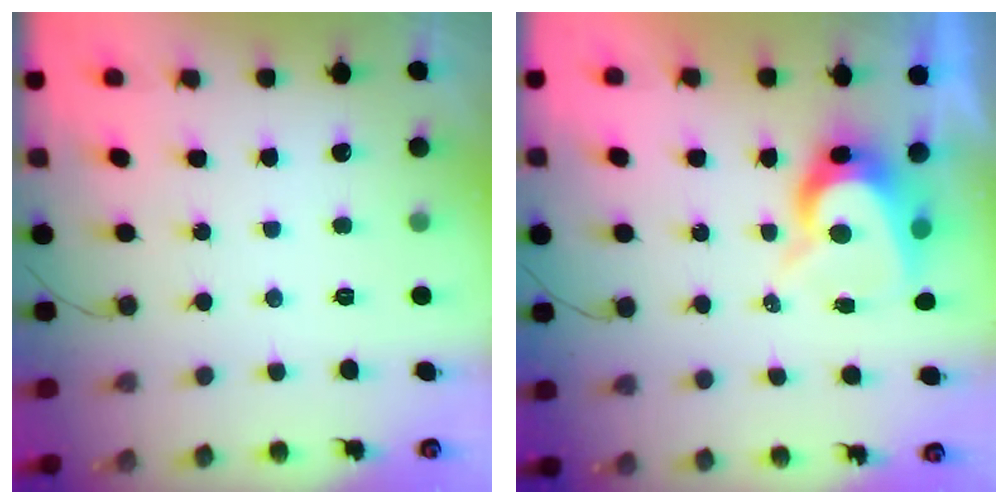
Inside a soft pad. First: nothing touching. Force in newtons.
{"total": 8.5, "press": 8.5, "slide": 0.7}